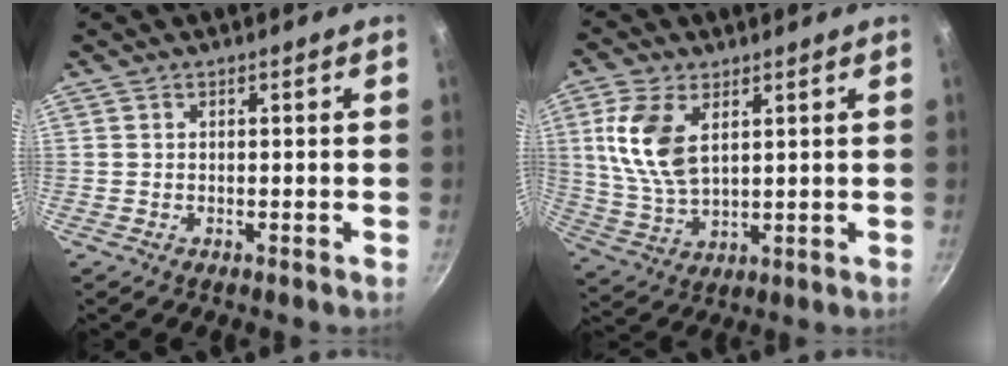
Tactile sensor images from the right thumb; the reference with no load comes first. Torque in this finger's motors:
{"motor_torque": [-0.28, 0.25, 1.11, 0.26, 0.05]}